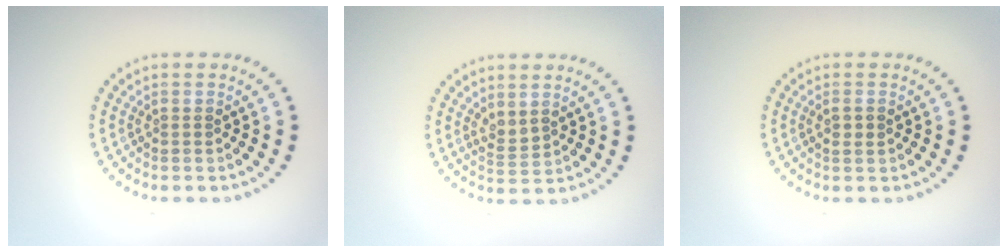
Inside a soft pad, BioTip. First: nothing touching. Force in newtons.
{"total": 1.4, "press": 1.1, "slide": 0.8}
{"total": 1.1, "press": 1.0, "slide": 0.3}